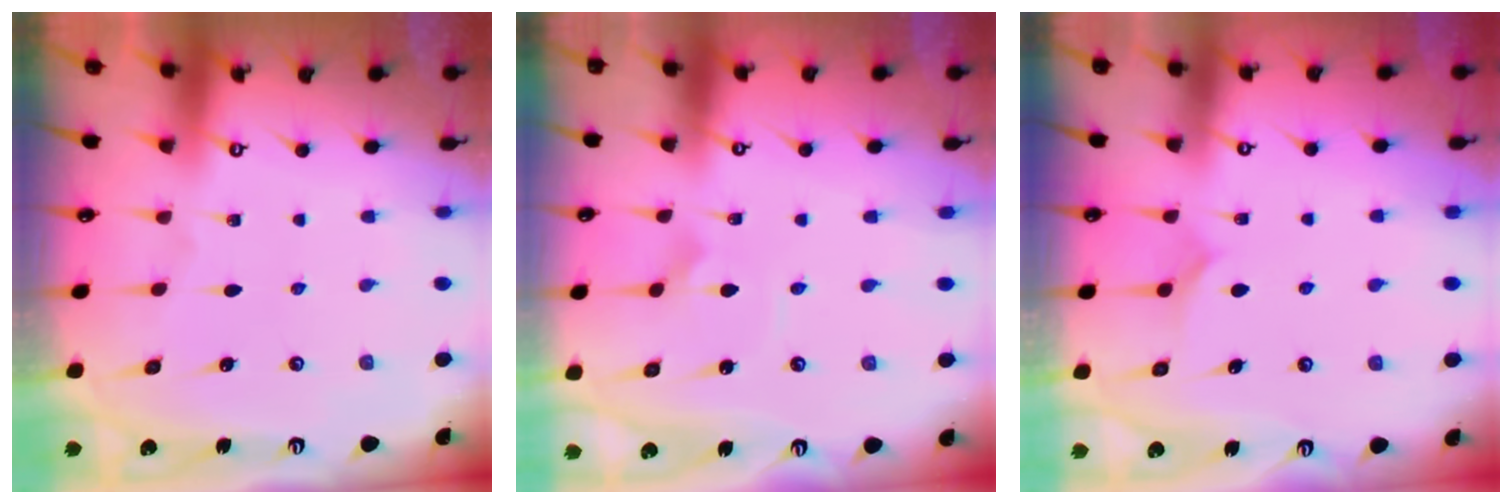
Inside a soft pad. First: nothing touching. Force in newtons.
{"total": 3.0, "press": 3.0, "slide": 0.0}
{"total": 5.7, "press": 5.7, "slide": 0.4}